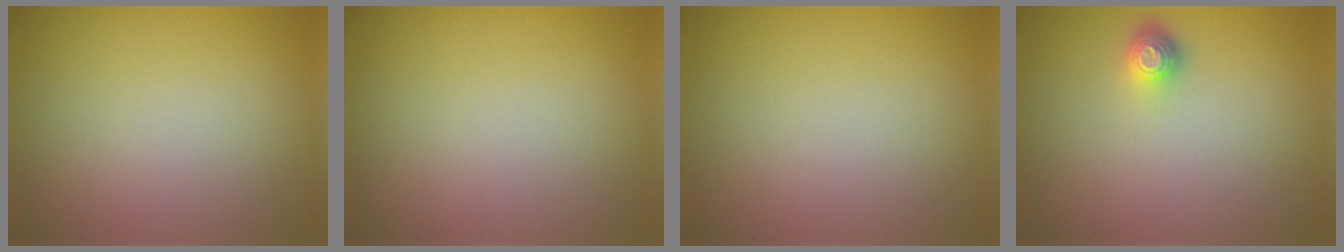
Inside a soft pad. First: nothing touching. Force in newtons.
{"total": 0.0}
{"total": 0.0}
{"total": 1.6, "press": 1.1, "slide": 1.0}